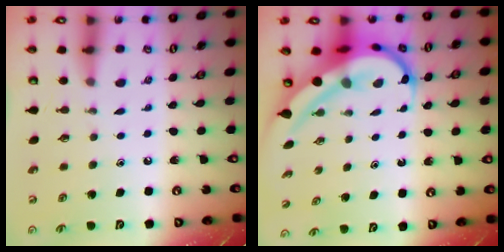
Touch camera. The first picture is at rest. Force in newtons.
{"total": 10.0, "press": 9.8, "slide": 1.6}